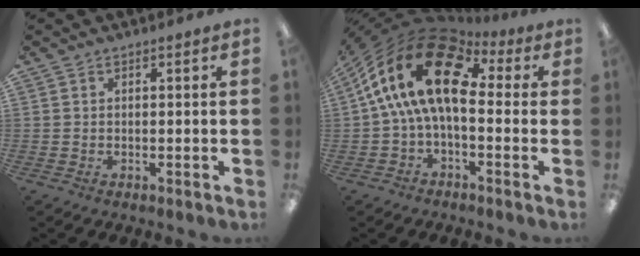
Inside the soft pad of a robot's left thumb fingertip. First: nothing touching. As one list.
[{"total": 18.8, "force": [3.6, 10.1, 15.4], "torque": [-0.296, -0.008, 0.065]}]